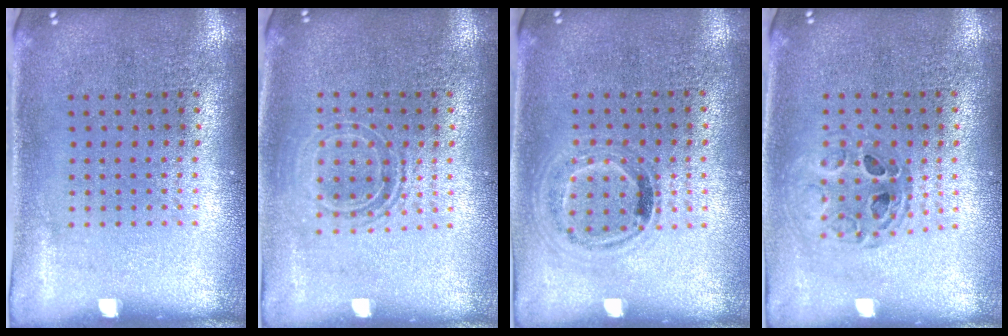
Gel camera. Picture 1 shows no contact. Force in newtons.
{"total": 1.5, "press": 1.2, "slide": 0.9}
{"total": 1.0, "press": 0.9, "slide": 0.3}
{"total": 0.8, "press": 0.8, "slide": 0.0}